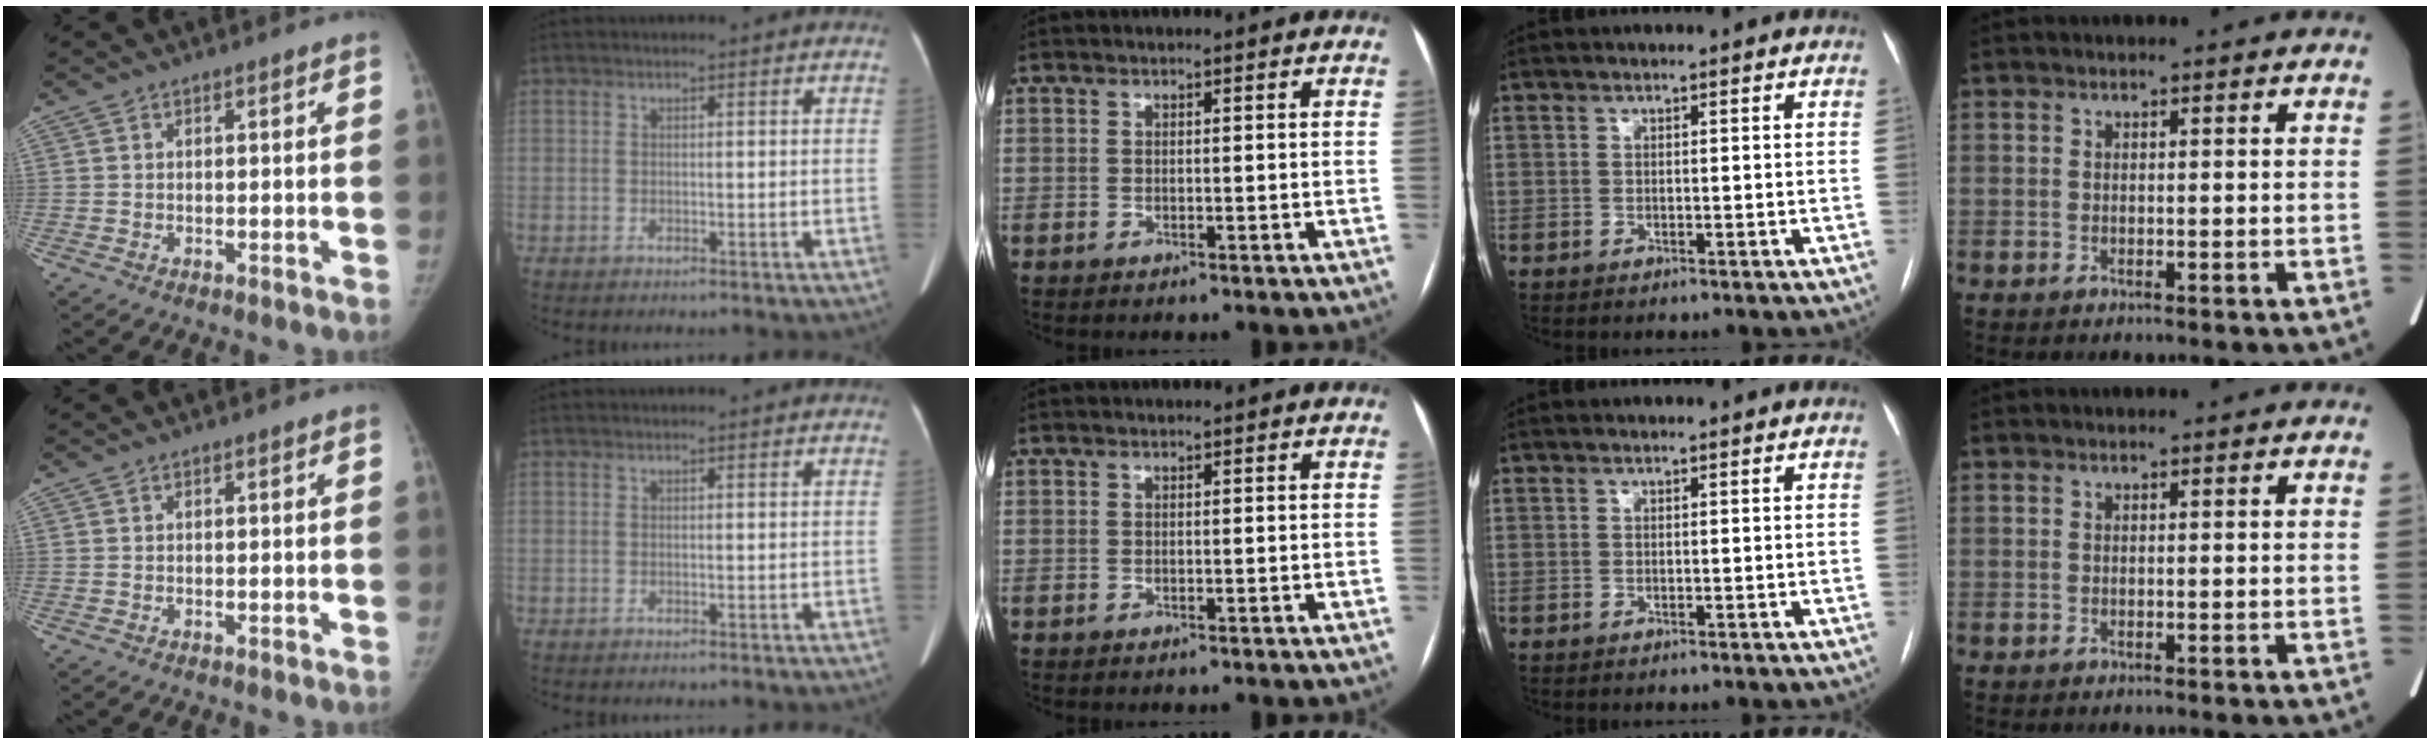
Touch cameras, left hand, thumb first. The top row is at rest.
{}